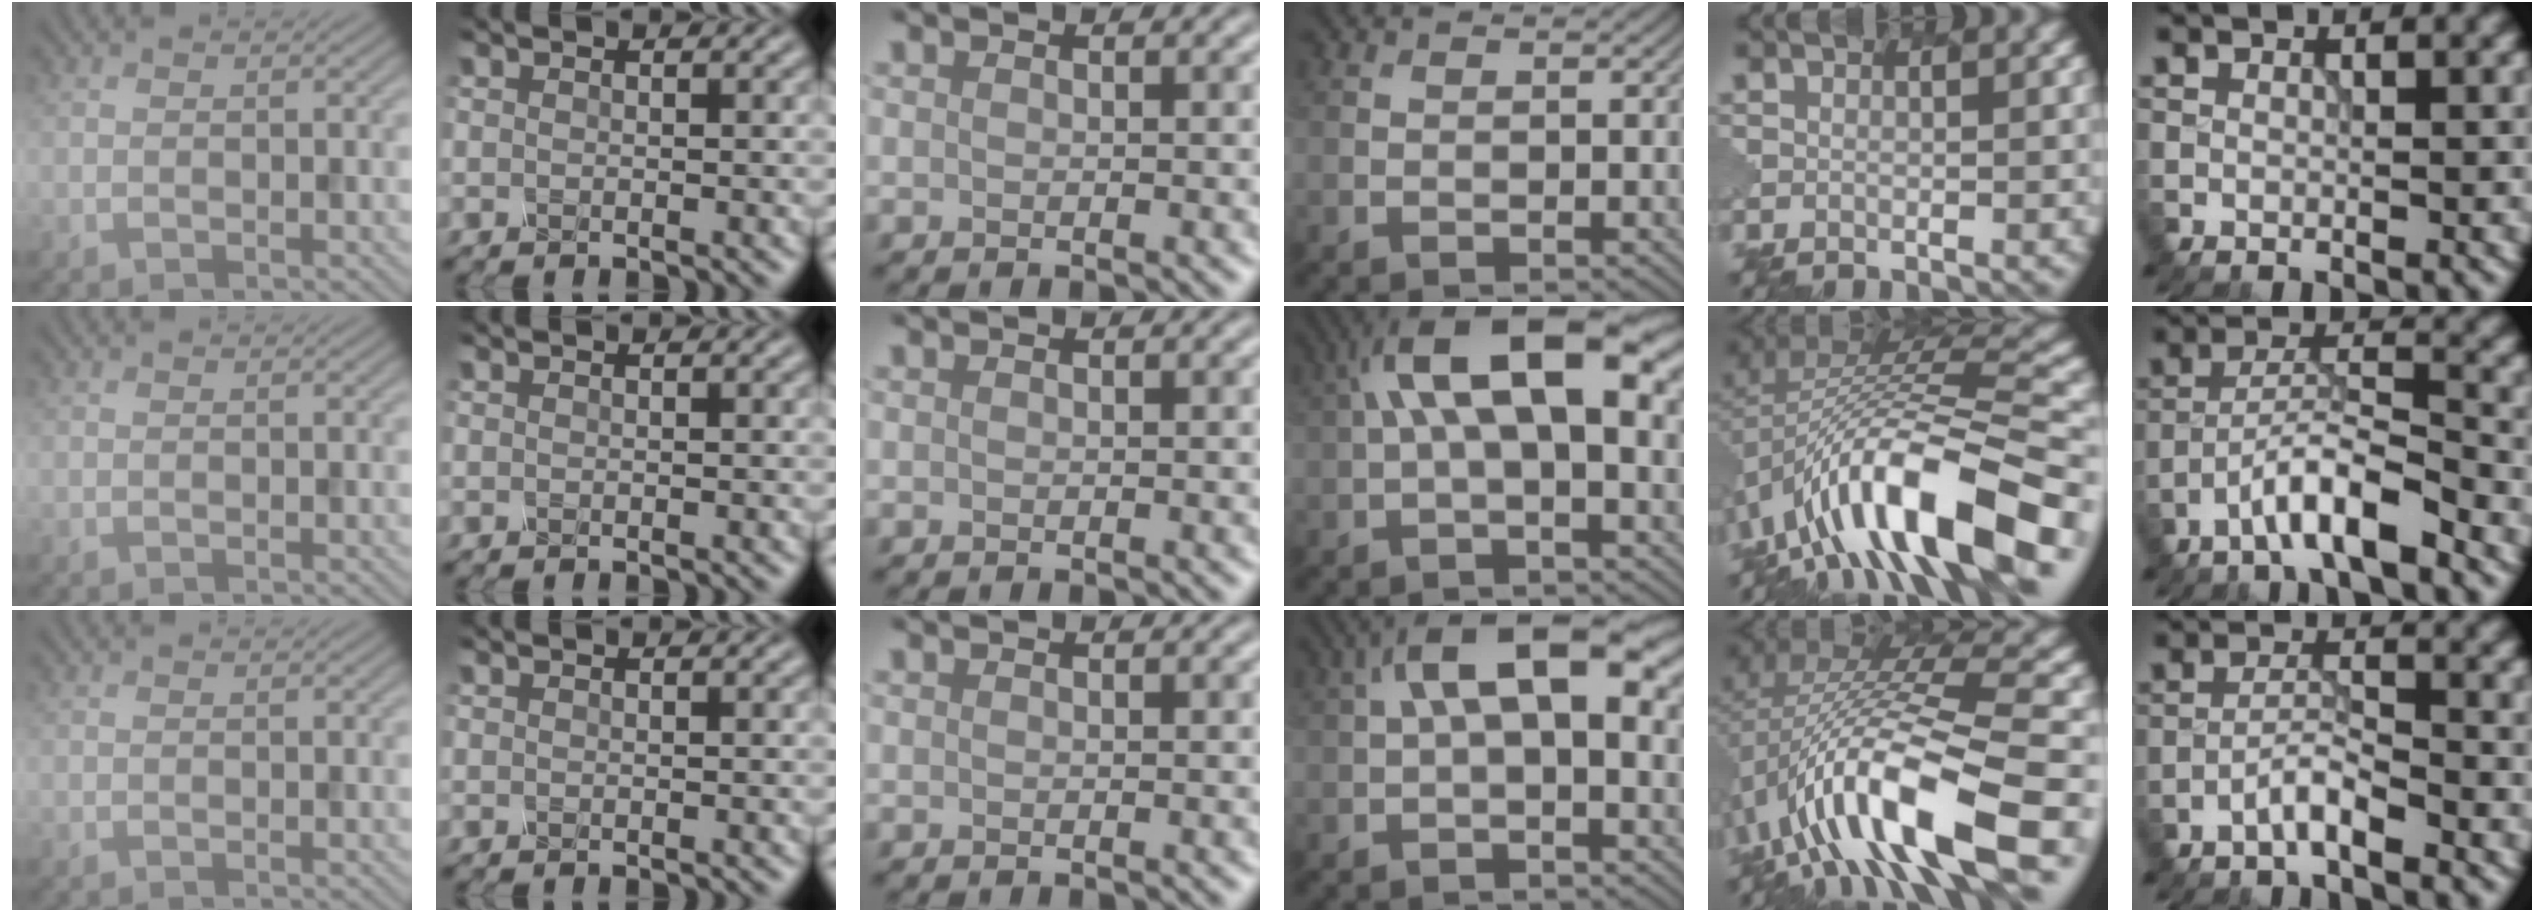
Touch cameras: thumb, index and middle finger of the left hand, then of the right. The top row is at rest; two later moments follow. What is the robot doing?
{"motion": "shake", "object": "salt shaker"}